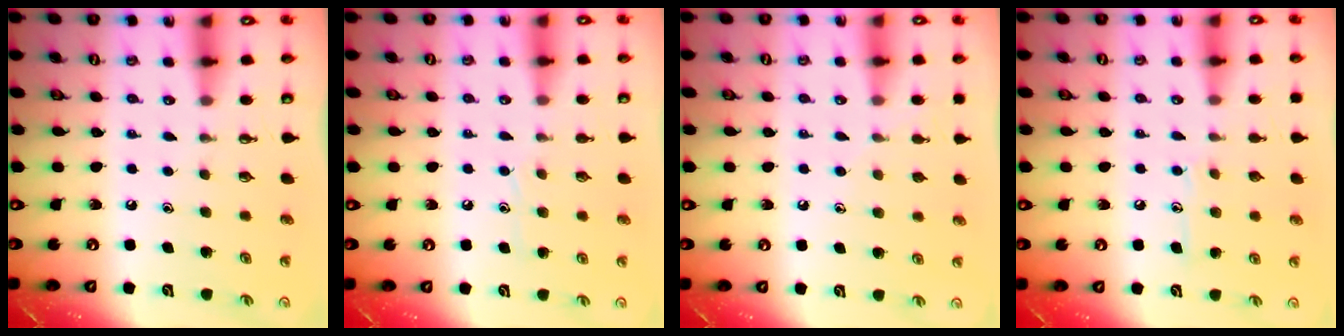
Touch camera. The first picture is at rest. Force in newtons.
{"total": 6.5, "press": 6.5, "slide": 0.7}
{"total": 6.8, "press": 6.8, "slide": 0.7}
{"total": 7.5, "press": 7.5, "slide": 0.6}